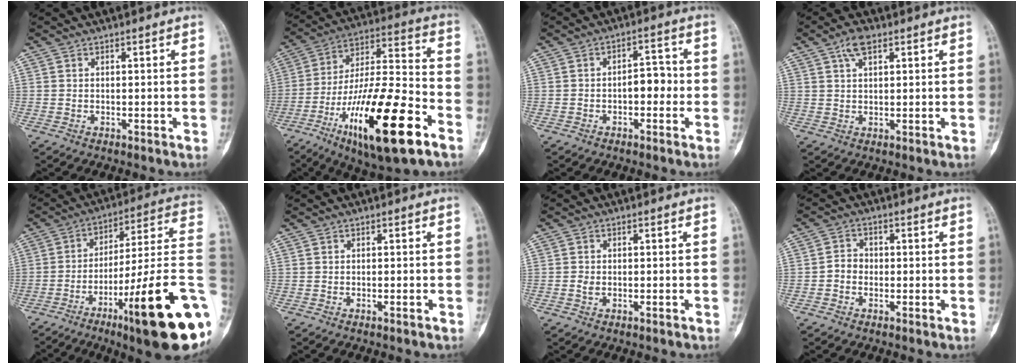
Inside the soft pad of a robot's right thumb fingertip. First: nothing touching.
{"total": 25.7, "force": [-12.1, 6.9, 21.6], "torque": [-0.392, 0.050, -0.202]}
{"total": 4.8, "force": [-1.0, 2.8, 3.7], "torque": [-0.036, 0.022, -0.021]}
{"total": 4.1, "force": [2.2, 1.9, 2.9], "torque": [-0.050, 0.002, 0.042]}
{"total": 26.0, "force": [-8.6, 3.5, 24.3], "torque": [-0.301, 0.040, -0.127]}
{"total": 0.8, "force": [-0.5, 0.0, 0.6], "torque": [-0.013, 0.002, -0.006]}
{"total": 1.4, "force": [-0.5, 0.8, 1.0], "torque": [-0.020, 0.004, -0.009]}
{"total": 2.8, "force": [-0.8, 2.4, 1.3], "torque": [-0.010, 0.011, -0.022]}